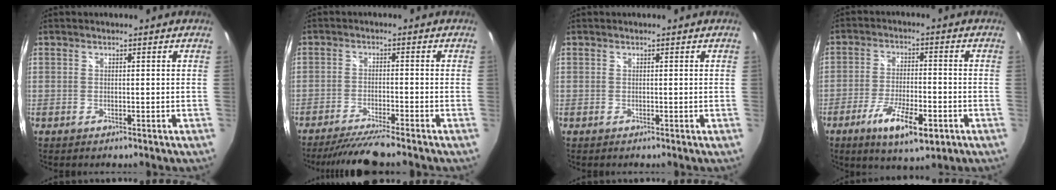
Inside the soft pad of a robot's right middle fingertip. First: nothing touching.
{"total": 8.0, "force": [-7.2, -0.4, 3.5], "torque": [-0.084, -0.013, -0.123]}
{"total": 0.0}
{"total": 11.1, "force": [-5.7, 3.0, 9.0], "torque": [-0.178, -0.022, -0.095]}